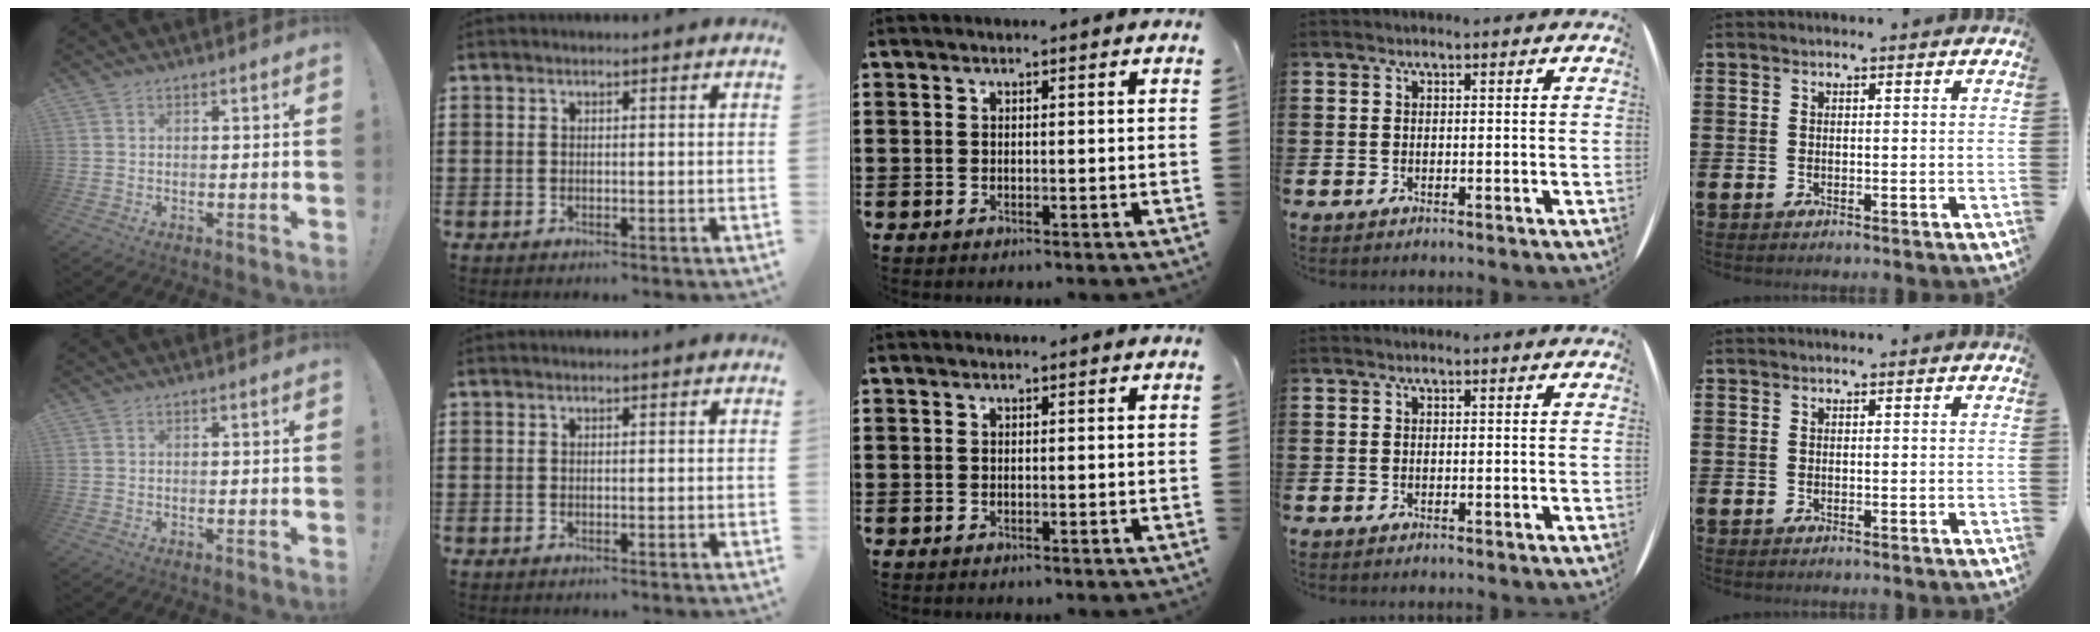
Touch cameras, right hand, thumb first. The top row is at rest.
{}